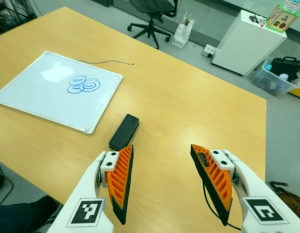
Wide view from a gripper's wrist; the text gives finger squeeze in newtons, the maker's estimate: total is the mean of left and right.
{"total": 0.0}